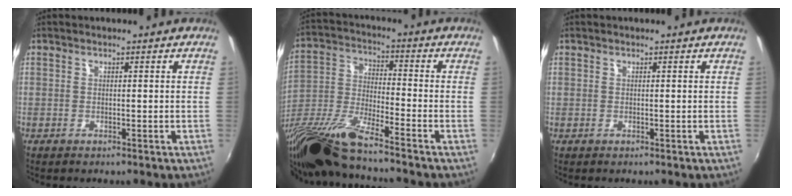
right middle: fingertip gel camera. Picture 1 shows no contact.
{"total": 16.4, "force": [-13.0, 0.6, 9.9], "torque": [-0.199, -0.042, -0.257]}
{"total": 0.0}